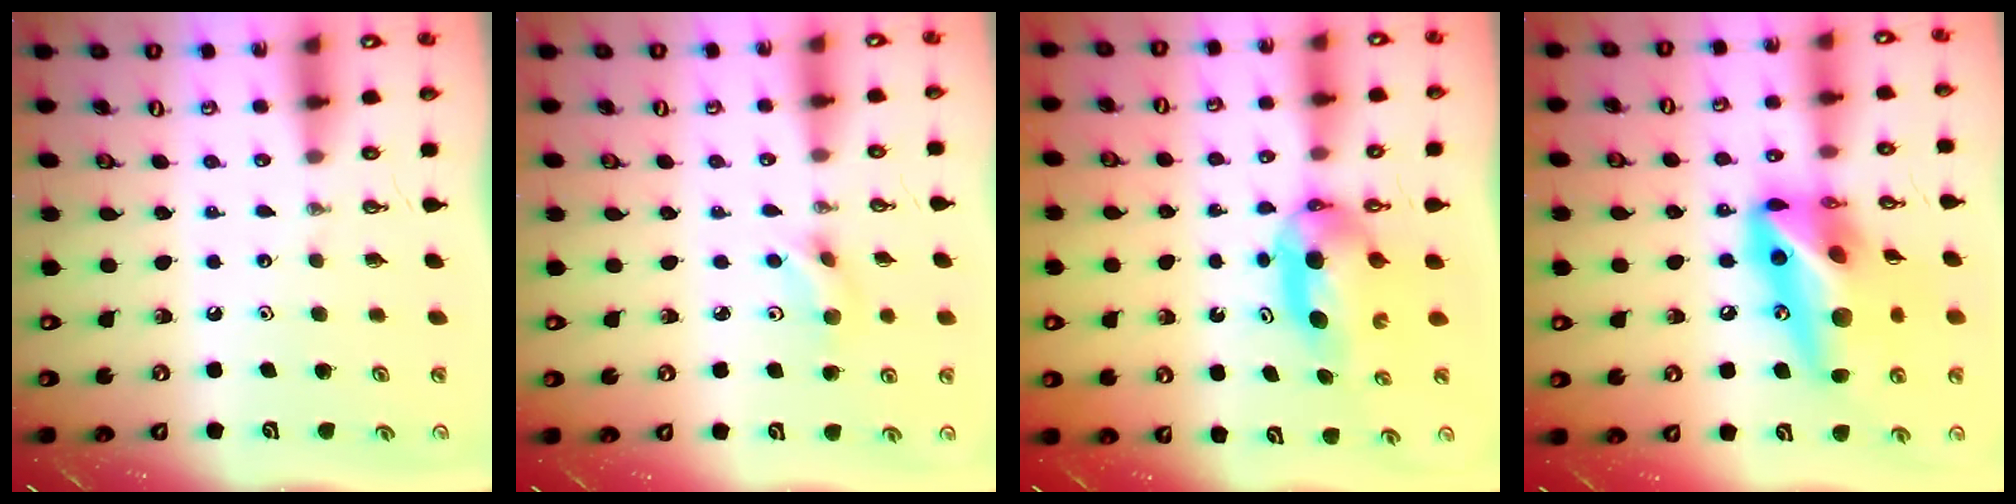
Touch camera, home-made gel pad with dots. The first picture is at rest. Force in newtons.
{"total": 5.4, "press": 5.4, "slide": 0.9}
{"total": 8.4, "press": 5.6, "slide": 6.4}
{"total": 22.0, "press": 21.7, "slide": 3.5}